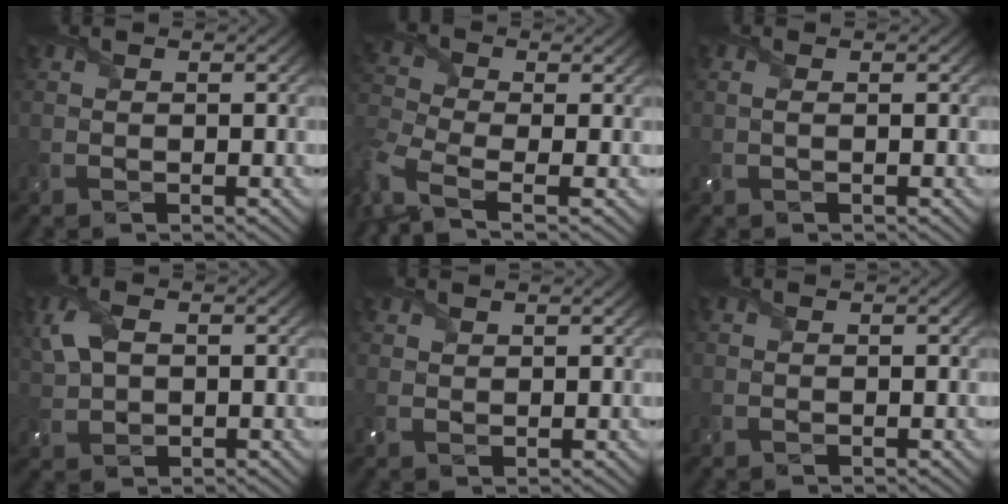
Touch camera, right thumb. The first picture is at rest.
{"total": 7.3, "force": [-4.1, 3.2, 5.2], "torque": [-0.134, -0.023, -0.096]}
{"total": 0.7, "force": [0.1, 0.1, 0.7], "torque": [-0.020, 0.002, 0.000]}
{"total": 5.2, "force": [1.5, 3.2, 3.8], "torque": [-0.102, 0.008, 0.026]}
{"total": 1.2, "force": [1.0, 0.6, 0.3], "torque": [-0.014, 0.002, 0.025]}
{"total": 0.0}